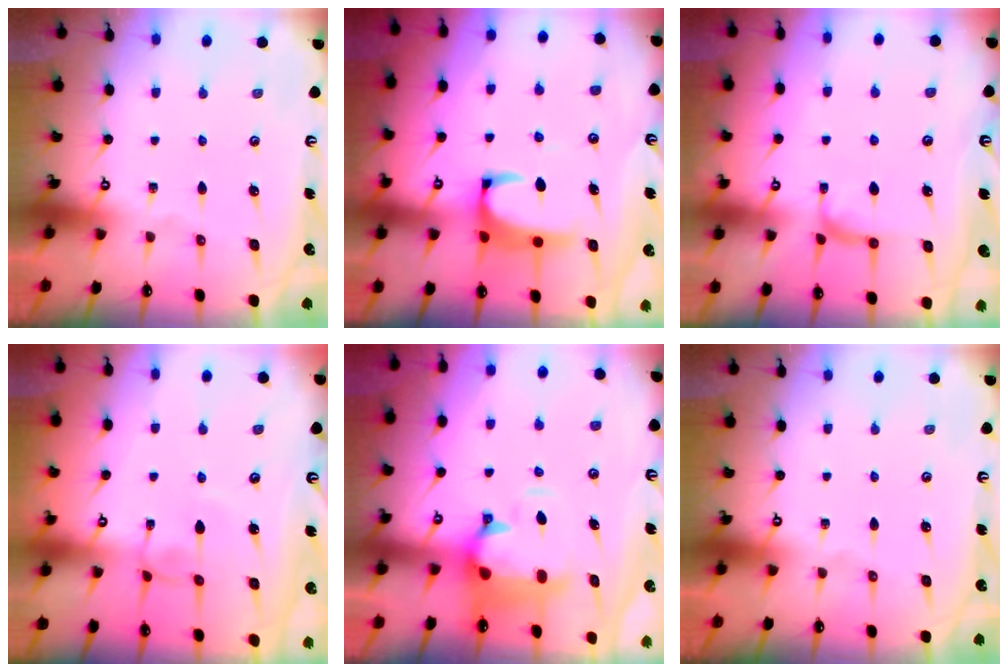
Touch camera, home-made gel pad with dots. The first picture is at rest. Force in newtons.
{"total": 2.3, "press": 2.1, "slide": 1.0}
{"total": 2.9, "press": 2.7, "slide": 0.9}
{"total": 2.1, "press": 2.1, "slide": 0.1}
{"total": 1.7, "press": 0.9, "slide": 1.4}
{"total": 0.0}